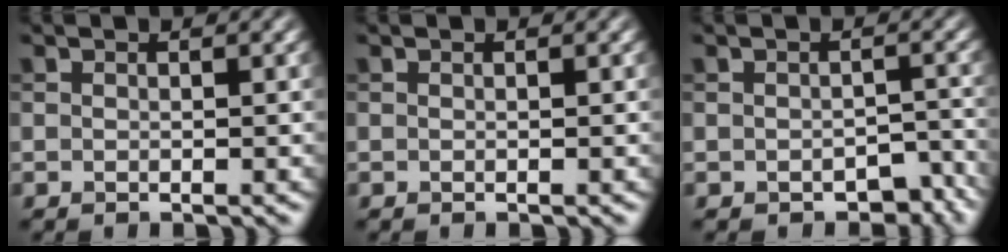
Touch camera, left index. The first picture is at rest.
{"total": 0.0}
{"total": 2.8, "force": [-1.9, 1.6, 1.4], "torque": [-0.011, -0.008, -0.018]}